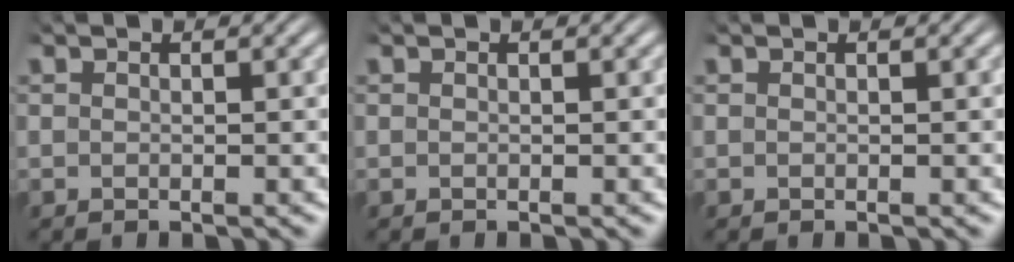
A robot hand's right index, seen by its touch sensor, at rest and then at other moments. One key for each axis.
{"total": 0.0}
{"total": 0.0}